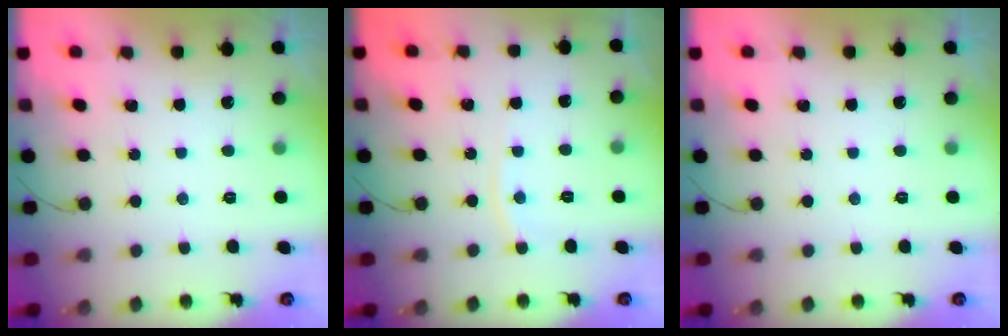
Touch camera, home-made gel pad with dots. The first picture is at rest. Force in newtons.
{"total": 4.1, "press": 4.1, "slide": 0.3}
{"total": 0.0}